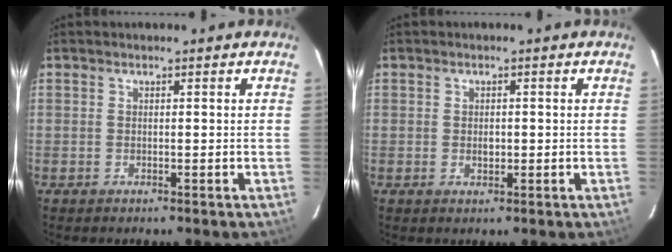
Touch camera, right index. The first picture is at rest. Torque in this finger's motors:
{"motor_torque": [0.02, 0.05, 0.02, 0.00]}